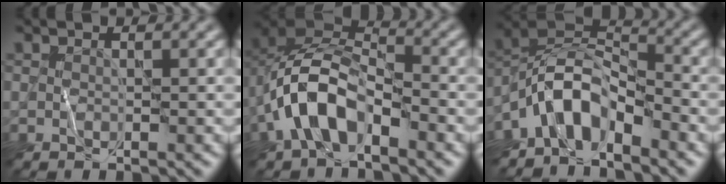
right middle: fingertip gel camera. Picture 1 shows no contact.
{"total": 7.3, "force": [-3.0, 3.9, 5.4], "torque": [-0.105, 0.009, -0.066]}
{"total": 5.8, "force": [-4.0, 2.5, 3.4], "torque": [-0.049, 0.008, -0.084]}